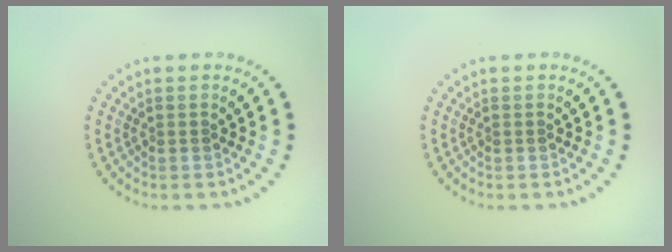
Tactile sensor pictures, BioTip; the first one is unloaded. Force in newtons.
{"total": 0.0}